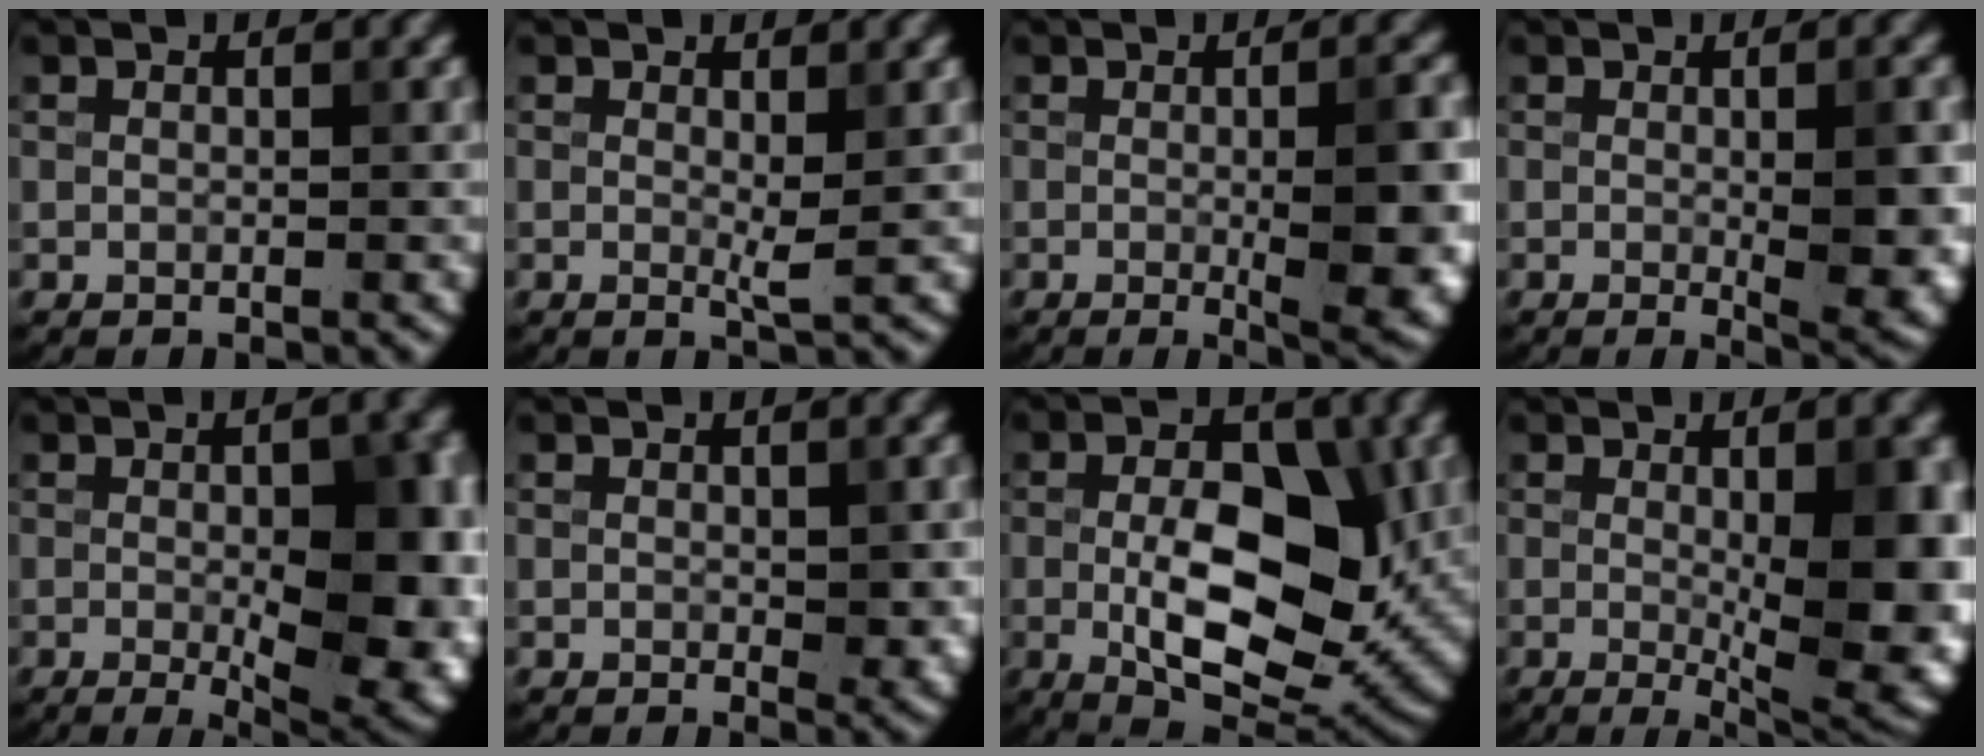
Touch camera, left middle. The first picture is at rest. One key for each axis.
{"total": 1.3, "fx": 0.2, "fy": 0.1, "fz": 1.2, "tx": -0.024, "ty": -0.007, "tz": 0.002}
{"total": 7.7, "fx": -0.5, "fy": 1.8, "fz": 7.5, "tx": -0.101, "ty": -0.011, "tz": 0.001}
{"total": 5.9, "fx": -0.3, "fy": 1.3, "fz": 5.8, "tx": -0.082, "ty": -0.010, "tz": 0.002}
{"total": 13.0, "fx": -1.3, "fy": 5.6, "fz": 11.7, "tx": -0.123, "ty": -0.020, "tz": 0.000}
{"total": 2.0, "fx": -0.1, "fy": 0.9, "fz": 1.8, "tx": -0.025, "ty": -0.006, "tz": 0.000}
{"total": 11.5, "fx": -0.8, "fy": 5.7, "fz": 10.0, "tx": -0.144, "ty": -0.005, "tz": -0.012}
{"total": 10.0, "fx": -0.5, "fy": 2.7, "fz": 9.6, "tx": -0.122, "ty": -0.020, "tz": 0.000}